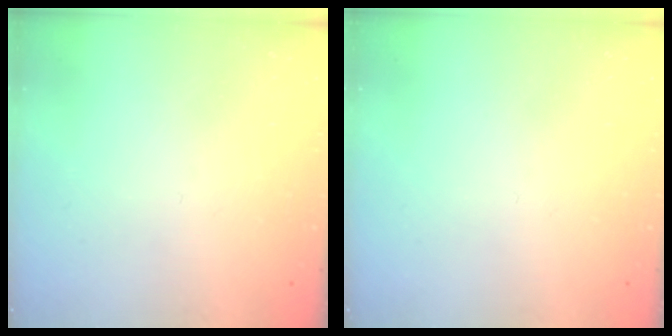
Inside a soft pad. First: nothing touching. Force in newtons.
{"total": 0.0}